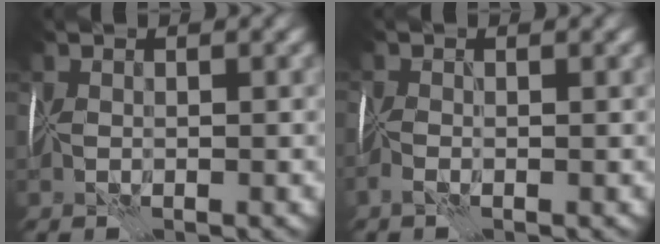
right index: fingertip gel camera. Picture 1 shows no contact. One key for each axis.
{"total": 1.3, "fx": -1.1, "fy": 0.2, "fz": 0.7, "tx": -0.016, "ty": -0.006, "tz": -0.023}